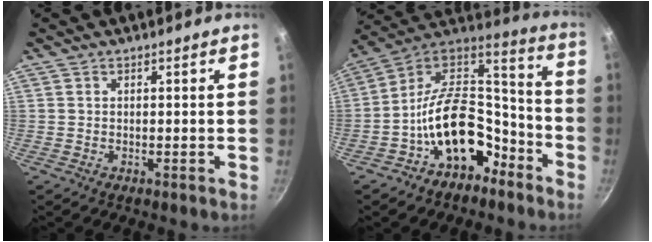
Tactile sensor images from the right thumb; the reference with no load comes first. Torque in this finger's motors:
{"motor_torque": [2.61, 1.89, 1.90, -0.88, 0.39]}